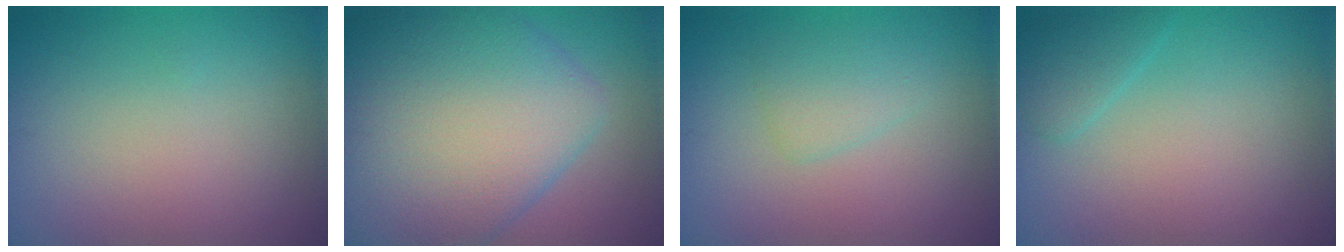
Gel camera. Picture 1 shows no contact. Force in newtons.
{"total": 13.7, "press": 13.7, "slide": 0.6}
{"total": 1.9, "press": 1.9, "slide": 0.2}
{"total": 1.8, "press": 1.8, "slide": 0.1}